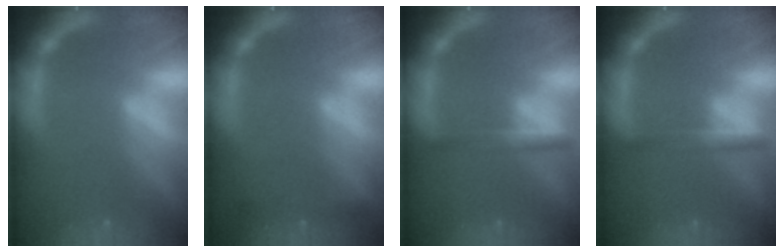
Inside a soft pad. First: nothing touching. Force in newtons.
{"total": 1.9}
{"total": 2.4}
{"total": 2.4}